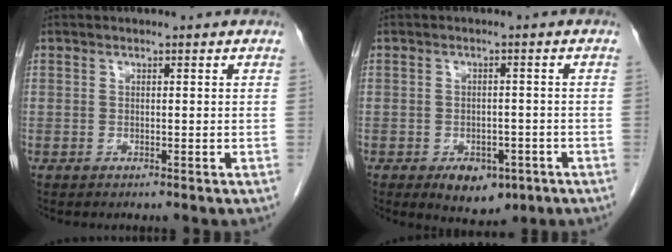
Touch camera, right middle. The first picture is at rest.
{"total": 6.2, "force": [-3.4, 3.6, 3.7], "torque": [-0.046, 0.001, -0.040]}